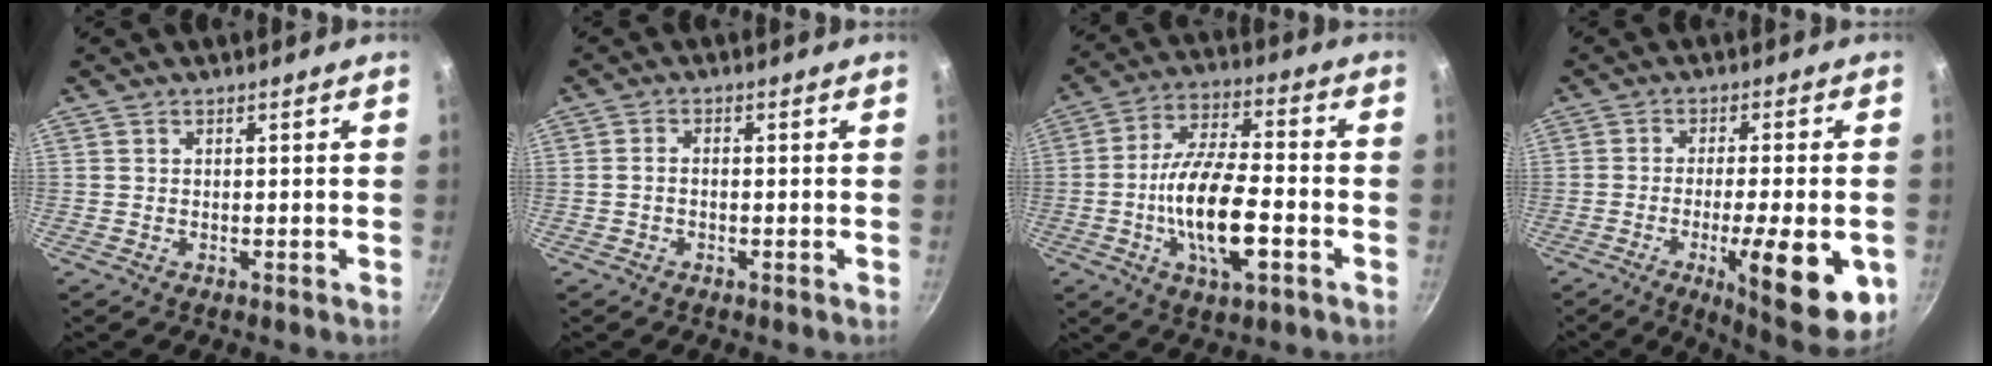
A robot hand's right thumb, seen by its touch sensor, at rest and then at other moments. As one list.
[{"total": 1.5, "force": [-0.5, 0.9, 1.1], "torque": [-0.020, 0.014, -0.012]}, {"total": 15.6, "force": [-4.2, 6.0, 13.8], "torque": [-0.246, 0.026, -0.081]}, {"total": 16.3, "force": [-4.7, 4.0, 15.1], "torque": [-0.198, 0.007, -0.062]}]